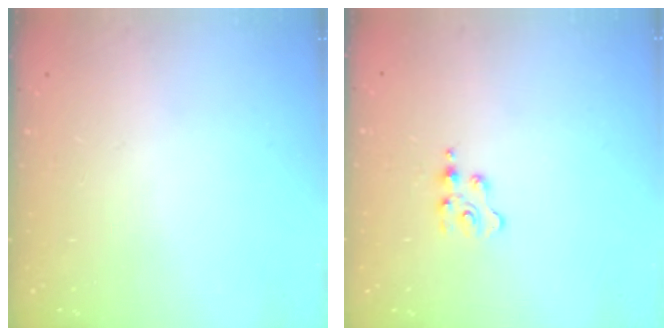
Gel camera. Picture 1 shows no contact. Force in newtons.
{"total": 2.8, "press": 2.8, "slide": 0.4}